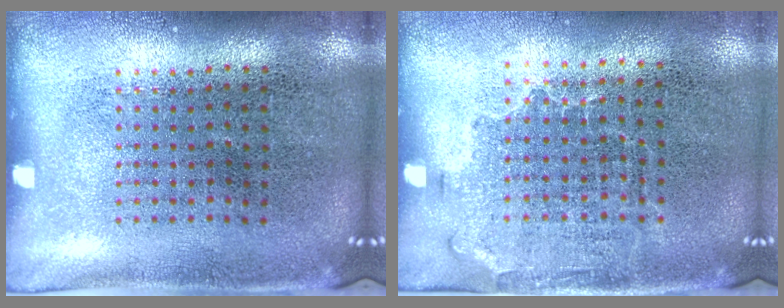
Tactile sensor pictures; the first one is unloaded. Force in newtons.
{"total": 1.4, "press": 1.1, "slide": 0.9}